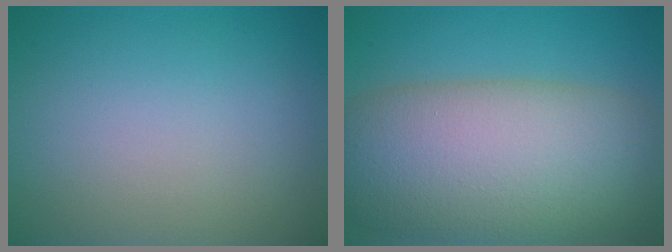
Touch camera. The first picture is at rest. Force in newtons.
{"total": 13.1, "press": 13.1, "slide": 0.5}